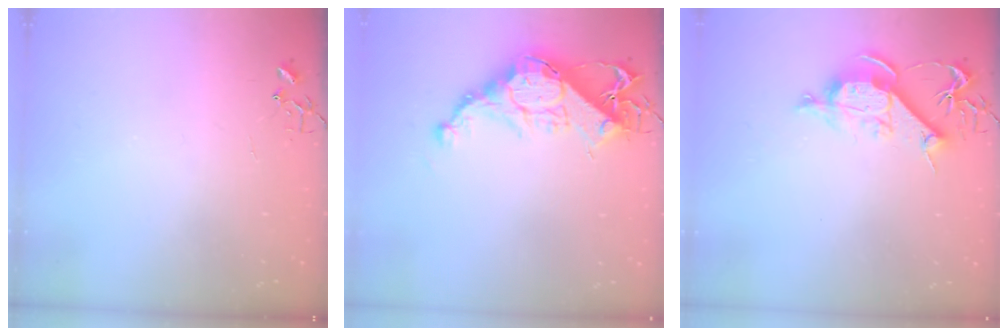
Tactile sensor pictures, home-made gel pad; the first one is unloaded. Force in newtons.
{"total": 15.7, "press": 15.7, "slide": 1.1}
{"total": 9.9, "press": 9.9, "slide": 0.6}